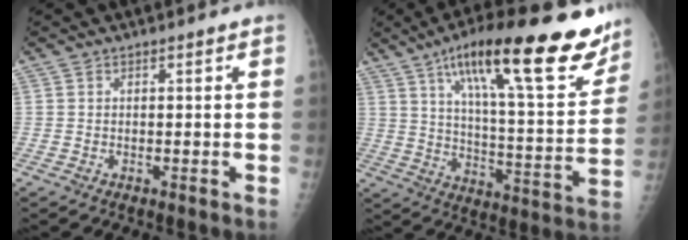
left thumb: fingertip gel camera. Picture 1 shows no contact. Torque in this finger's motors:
{"motor_torque": [0.38, 0.38, 1.56, -1.21, 0.13]}